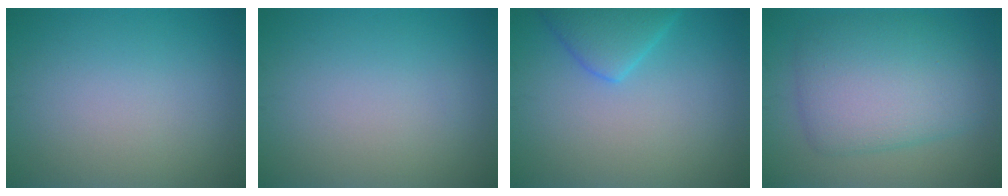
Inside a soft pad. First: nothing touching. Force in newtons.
{"total": 0.0}
{"total": 3.4, "press": 3.4, "slide": 0.3}
{"total": 7.2, "press": 7.2, "slide": 0.2}